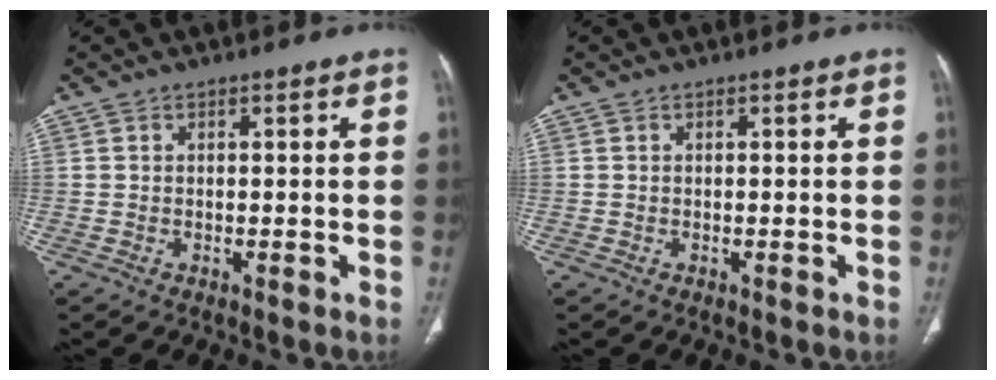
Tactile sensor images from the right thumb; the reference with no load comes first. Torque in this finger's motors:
{"motor_torque": [-0.01, 0.01, -0.02, 0.01, 0.00]}